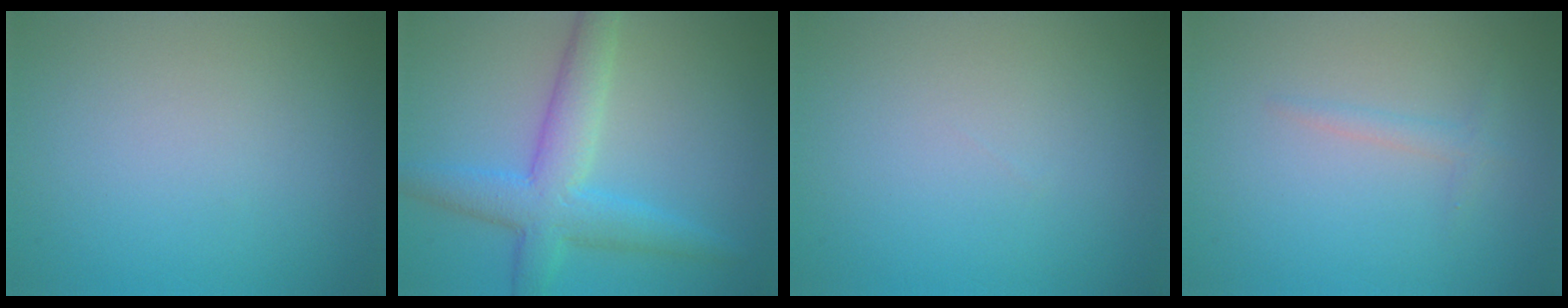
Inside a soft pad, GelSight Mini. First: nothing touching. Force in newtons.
{"total": 5.6, "press": 5.6, "slide": 0.1}
{"total": 0.0}
{"total": 1.1, "press": 1.1, "slide": 0.0}